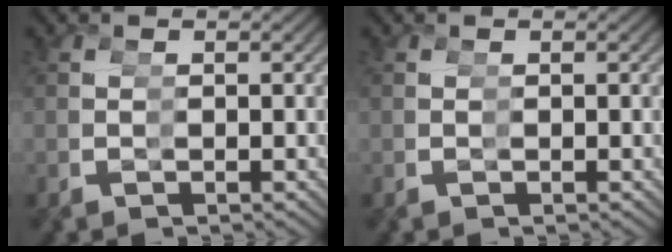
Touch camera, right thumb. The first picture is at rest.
{"total": 0.0}